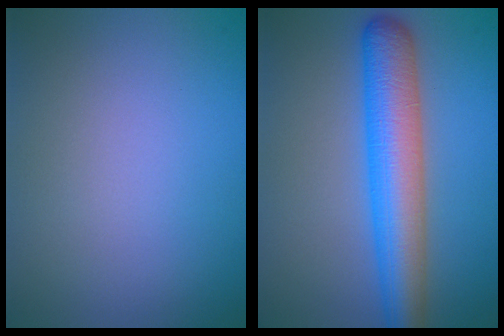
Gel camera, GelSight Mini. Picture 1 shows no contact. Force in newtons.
{"total": 7.3, "press": 7.3, "slide": 0.1}